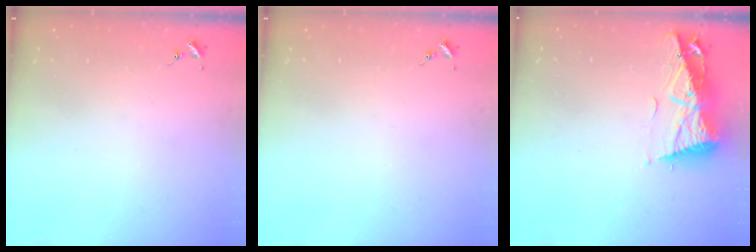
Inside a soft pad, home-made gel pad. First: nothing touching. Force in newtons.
{"total": 0.0}
{"total": 11.0, "press": 10.9, "slide": 1.3}